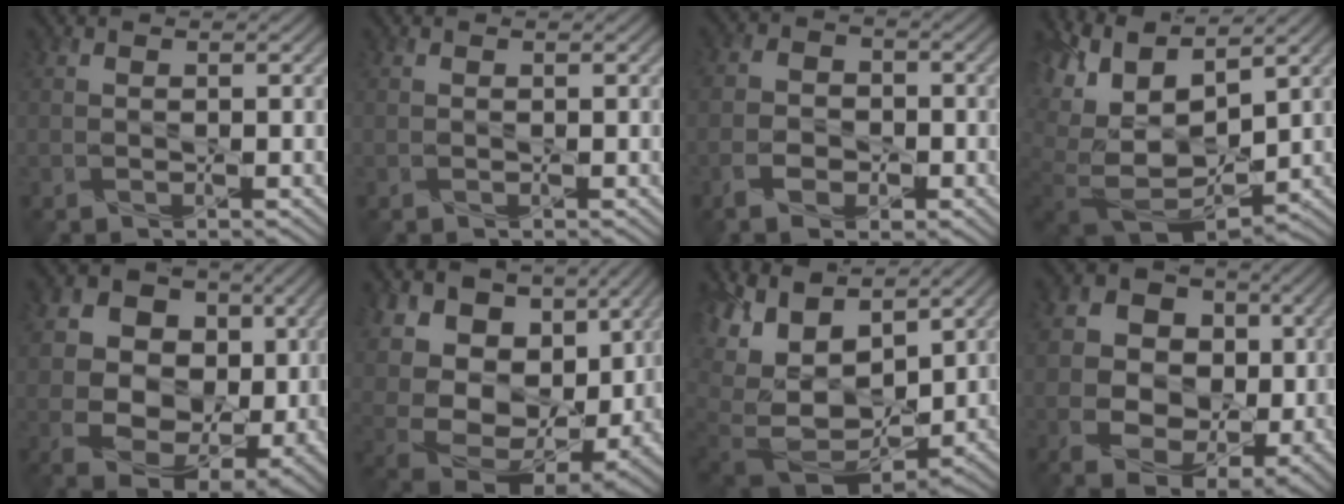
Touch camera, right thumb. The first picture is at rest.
{"total": 0.0}
{"total": 5.3, "force": [-2.3, 3.5, 3.2], "torque": [-0.067, -0.009, -0.049]}
{"total": 13.9, "force": [2.5, 9.0, 10.3], "torque": [-0.220, -0.004, 0.089]}
{"total": 13.0, "force": [2.8, 9.8, 8.0], "torque": [-0.175, 0.020, 0.049]}
{"total": 17.4, "force": [8.1, 11.2, 10.7], "torque": [-0.235, 0.033, 0.145]}
{"total": 14.7, "force": [3.1, 10.4, 9.9], "torque": [-0.245, -0.008, 0.102]}
{"total": 10.2, "force": [0.4, 8.1, 6.2], "torque": [-0.131, -0.004, 0.002]}